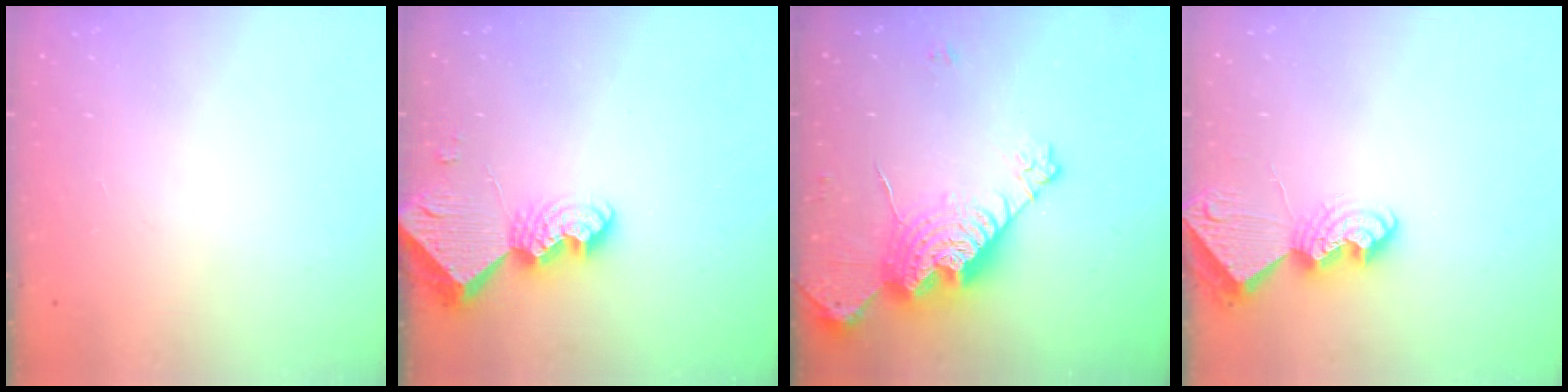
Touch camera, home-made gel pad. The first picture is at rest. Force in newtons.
{"total": 9.6, "press": 9.5, "slide": 0.9}
{"total": 17.5, "press": 17.4, "slide": 1.3}
{"total": 7.9, "press": 7.9, "slide": 0.7}